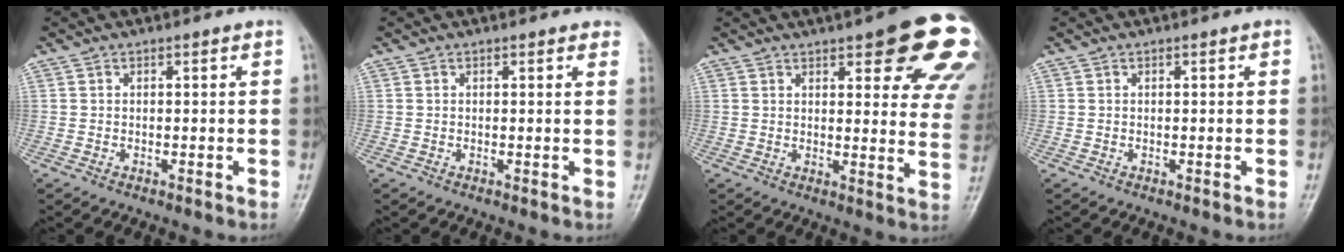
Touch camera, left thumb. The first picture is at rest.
{"total": 2.4, "force": [2.0, 0.8, 1.1], "torque": [0.002, -0.002, 0.008]}
{"total": 21.8, "force": [12.2, 6.6, 16.8], "torque": [-0.156, -0.028, 0.136]}
{"total": 0.0}